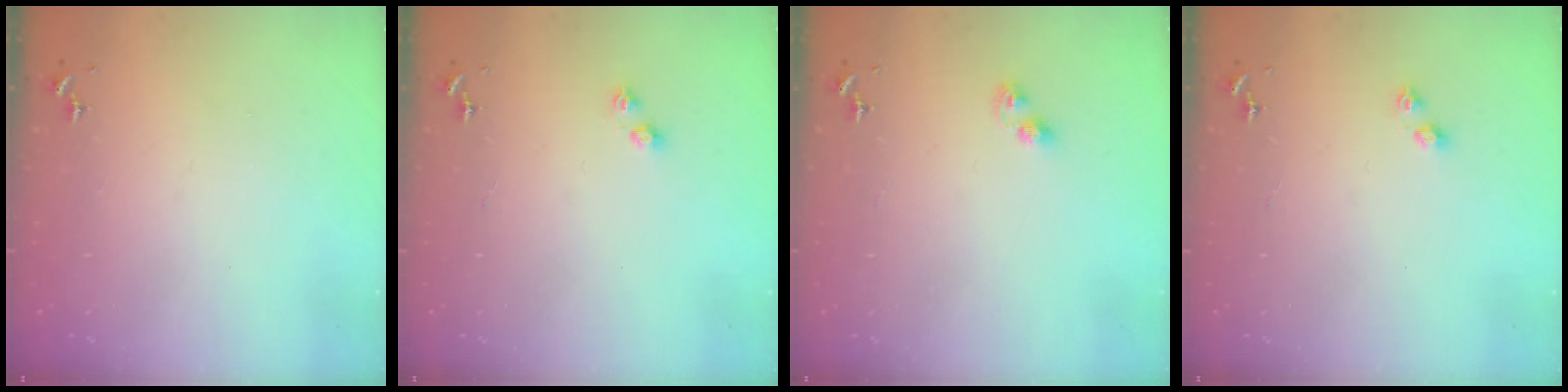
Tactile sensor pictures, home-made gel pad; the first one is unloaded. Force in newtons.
{"total": 3.8, "press": 3.7, "slide": 0.7}
{"total": 2.8, "press": 2.8, "slide": 0.5}
{"total": 3.8, "press": 3.7, "slide": 0.7}